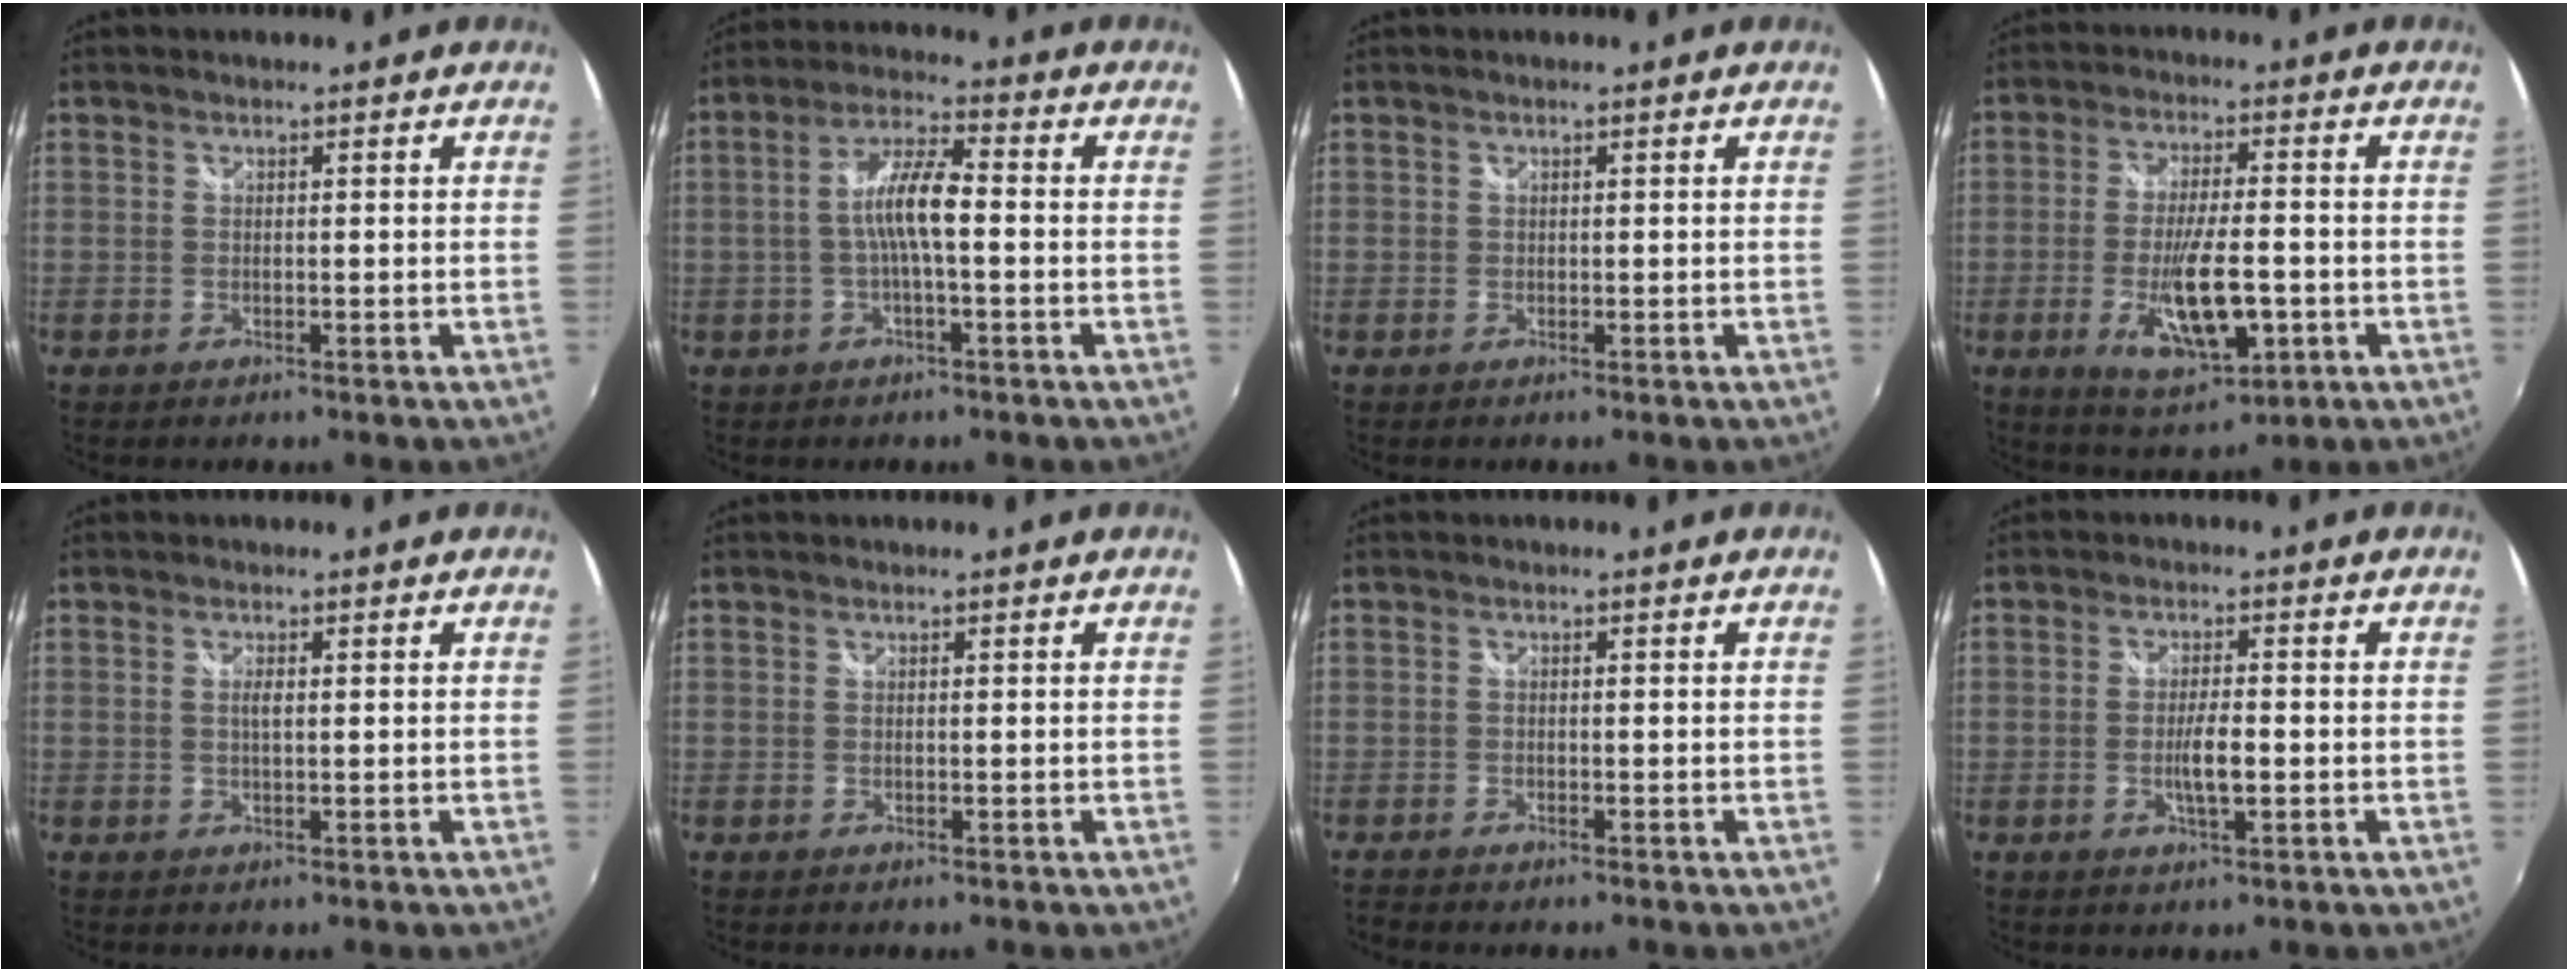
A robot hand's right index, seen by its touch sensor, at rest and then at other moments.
{"total": 7.7, "force": [-0.9, 1.4, 7.5], "torque": [-0.151, 0.011, -0.016]}
{"total": 0.0}
{"total": 12.5, "force": [-3.6, 3.9, 11.3], "torque": [-0.213, -0.024, -0.052]}
{"total": 1.3, "force": [0.2, 0.3, 1.2], "torque": [-0.023, 0.001, 0.002]}
{"total": 0.0}
{"total": 2.0, "force": [-1.8, 0.5, 0.6], "torque": [-0.021, -0.009, -0.036]}
{"total": 4.1, "force": [-1.0, 0.9, 3.9], "torque": [-0.074, -0.005, -0.016]}